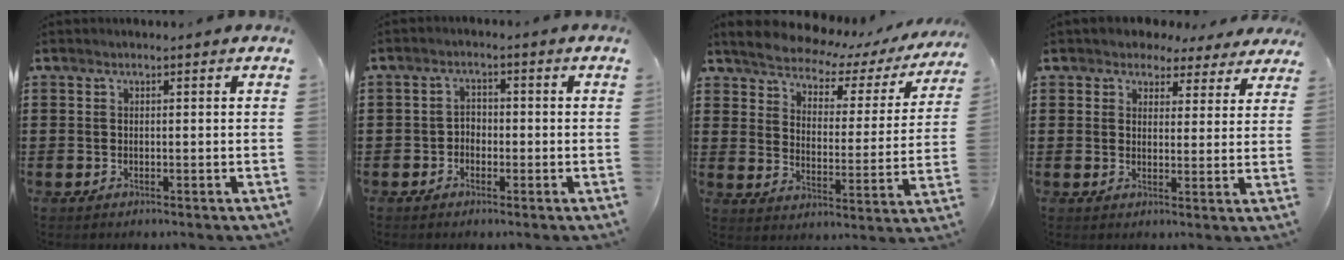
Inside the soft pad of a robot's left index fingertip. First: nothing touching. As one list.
[{"total": 2.0, "force": [-1.5, 1.2, 0.3], "torque": [-0.009, 0.007, -0.035]}, {"total": 4.2, "force": [4.0, 0.9, 1.1], "torque": [-0.048, -0.034, 0.060]}, {"total": 3.6, "force": [3.1, 1.7, 0.6], "torque": [-0.023, -0.008, 0.054]}]